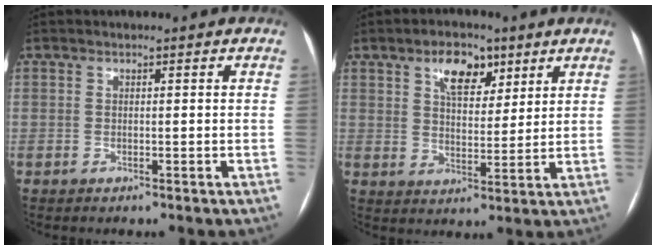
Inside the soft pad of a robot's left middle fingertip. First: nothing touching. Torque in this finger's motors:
{"motor_torque": [0.33, -0.14, 0.14, 0.03]}